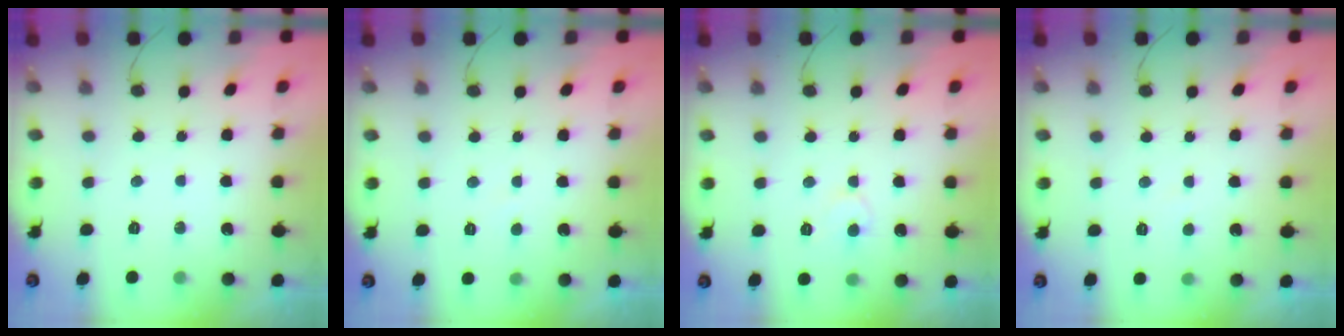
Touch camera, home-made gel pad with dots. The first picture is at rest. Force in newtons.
{"total": 1.3, "press": 1.3, "slide": 0.1}
{"total": 5.5, "press": 5.4, "slide": 0.5}
{"total": 1.7, "press": 1.7, "slide": 0.2}